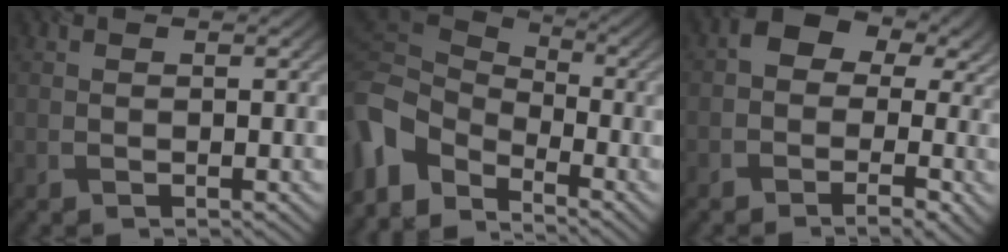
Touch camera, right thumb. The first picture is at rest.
{"total": 9.1, "force": [-5.0, 5.4, 5.4], "torque": [-0.135, -0.015, -0.109]}
{"total": 9.7, "force": [0.3, 7.0, 6.7], "torque": [-0.078, 0.005, -0.002]}